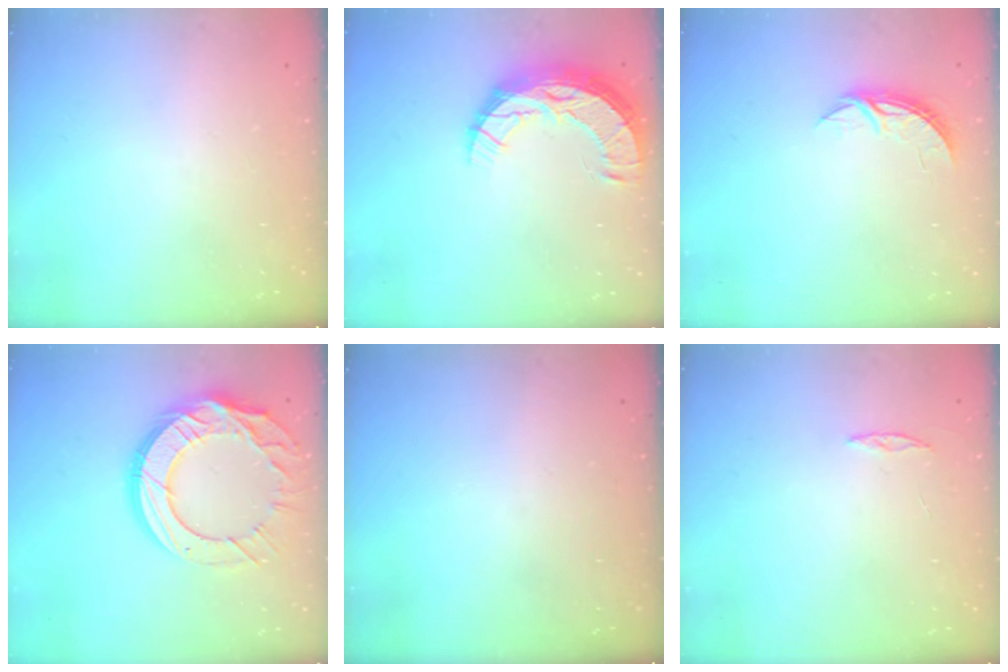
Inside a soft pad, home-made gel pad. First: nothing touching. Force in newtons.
{"total": 13.0, "press": 13.0, "slide": 0.9}
{"total": 4.3, "press": 4.3, "slide": 0.3}
{"total": 20.4, "press": 20.3, "slide": 2.0}
{"total": 0.0}
{"total": 2.0, "press": 2.0, "slide": 0.2}